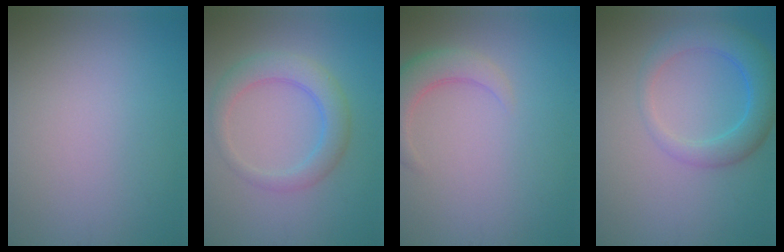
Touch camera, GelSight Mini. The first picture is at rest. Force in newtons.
{"total": 3.9, "press": 3.9, "slide": 0.1}
{"total": 3.6, "press": 3.6, "slide": 0.3}
{"total": 4.5, "press": 4.5, "slide": 0.3}